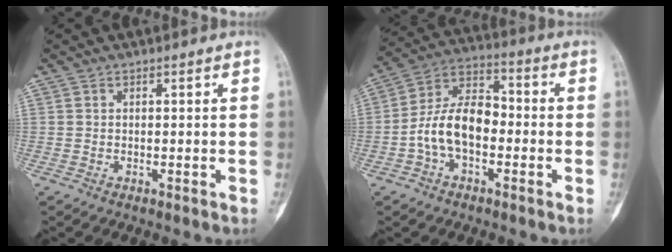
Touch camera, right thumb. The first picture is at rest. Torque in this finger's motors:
{"motor_torque": [0.14, 0.12, 0.92, -0.55, 0.06]}